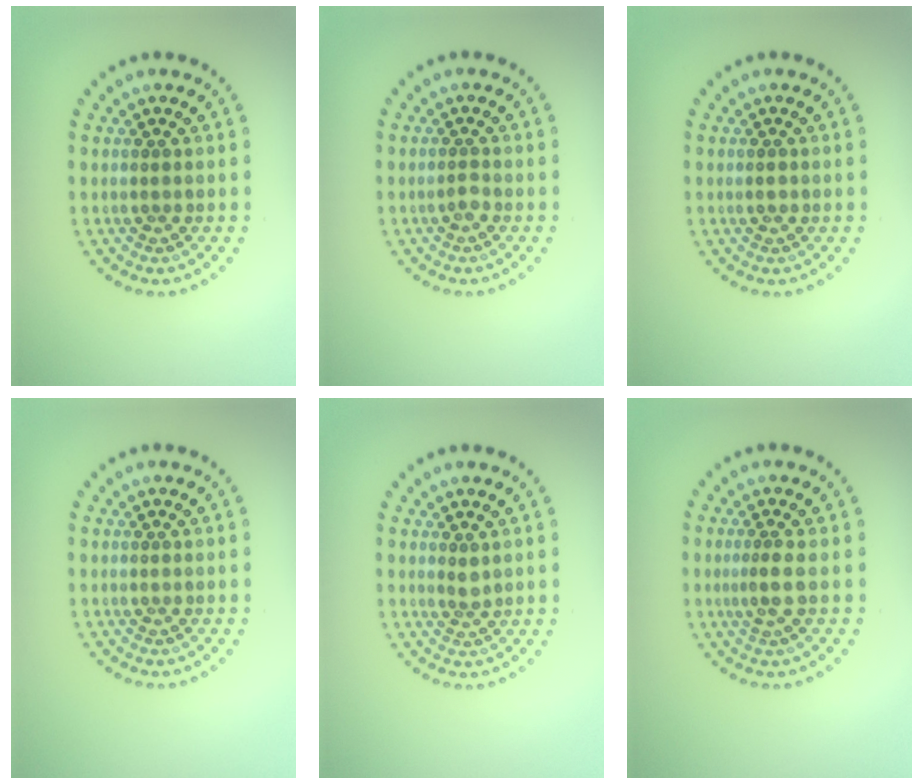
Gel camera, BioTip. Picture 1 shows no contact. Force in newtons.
{"total": 0.8, "press": 0.6, "slide": 0.4}
{"total": 0.9, "press": 0.9, "slide": 0.0}
{"total": 0.0}
{"total": 0.9, "press": 0.7, "slide": 0.6}
{"total": 1.7, "press": 1.3, "slide": 1.1}